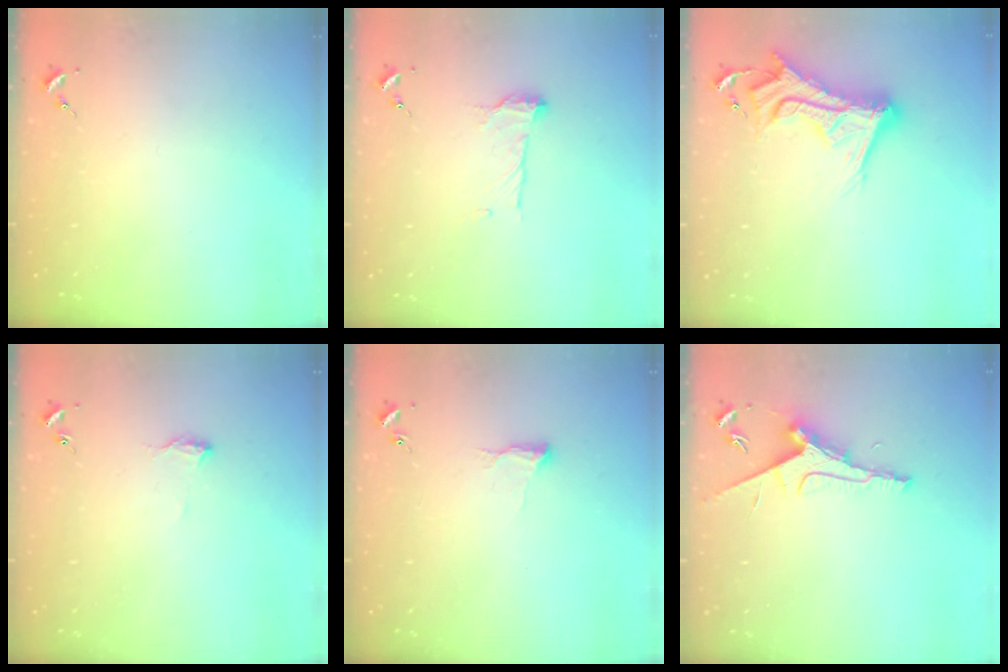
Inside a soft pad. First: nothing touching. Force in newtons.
{"total": 9.3, "press": 9.3, "slide": 0.2}
{"total": 15.4, "press": 15.3, "slide": 1.3}
{"total": 5.7, "press": 5.7, "slide": 0.7}
{"total": 5.1, "press": 5.1, "slide": 0.6}
{"total": 9.7, "press": 9.6, "slide": 1.1}